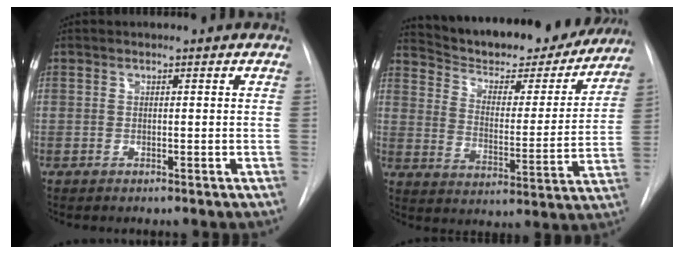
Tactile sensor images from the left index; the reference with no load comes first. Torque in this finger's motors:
{"motor_torque": [0.07, -0.58, 0.32, 0.04]}